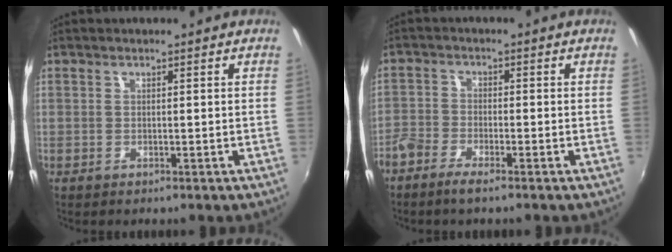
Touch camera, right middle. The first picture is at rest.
{"total": 4.0, "force": [-3.1, 1.1, 2.2], "torque": [-0.064, -0.003, -0.071]}